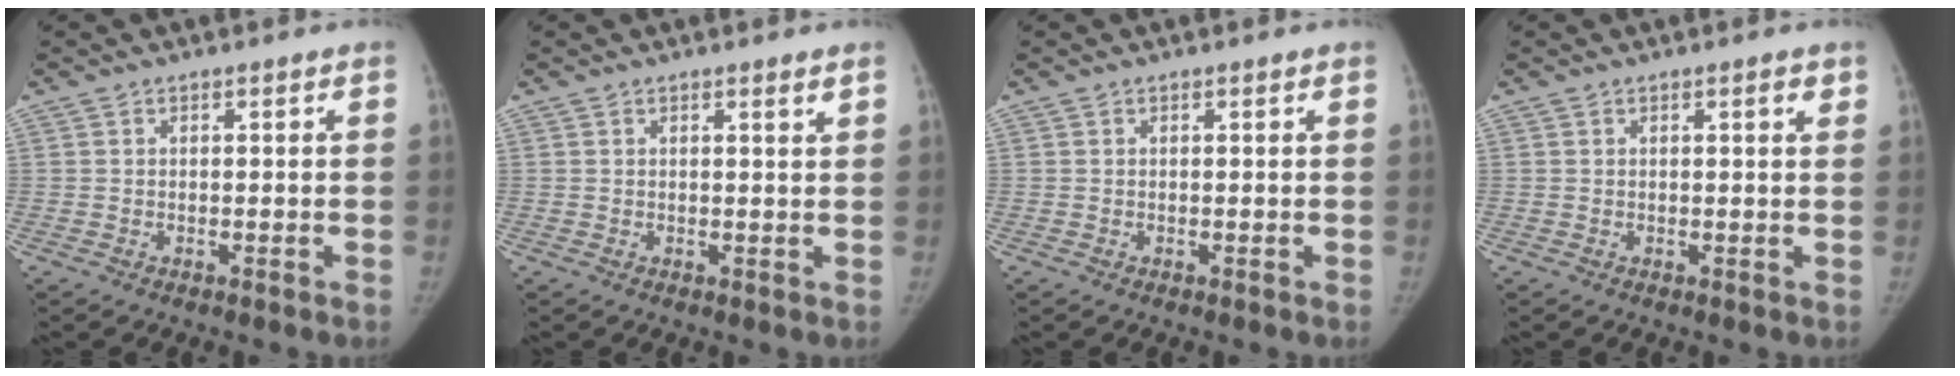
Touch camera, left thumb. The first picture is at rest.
{"total": 0.8, "force": [0.6, 0.0, 0.6], "torque": [-0.009, -0.004, 0.008]}
{"total": 0.0}
{"total": 1.6, "force": [0.9, 0.3, 1.3], "torque": [-0.015, -0.003, 0.010]}